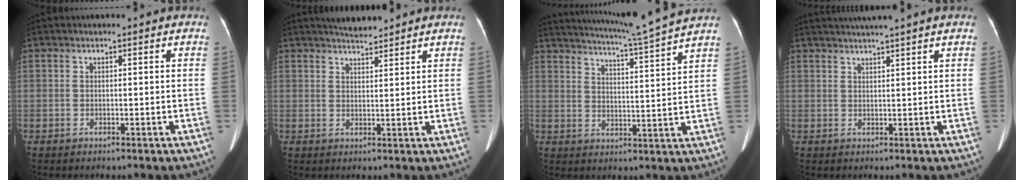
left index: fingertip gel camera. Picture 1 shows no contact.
{"total": 3.6, "force": [3.5, 0.4, 1.0], "torque": [-0.017, 0.011, 0.059]}
{"total": 12.2, "force": [11.1, -2.9, 4.2], "torque": [-0.080, -0.033, 0.162]}
{"total": 4.6, "force": [4.0, -1.1, 2.1], "torque": [-0.028, 0.021, 0.061]}